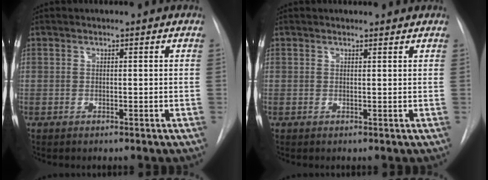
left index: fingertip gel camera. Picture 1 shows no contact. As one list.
[{"total": 1.9, "force": [1.9, 0.3, 0.1], "torque": [-0.009, 0.003, 0.018]}]